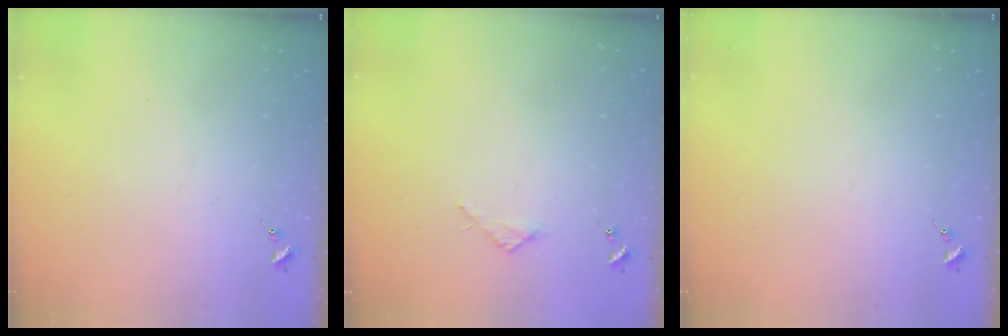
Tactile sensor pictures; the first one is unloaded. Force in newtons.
{"total": 2.4, "press": 2.3, "slide": 0.3}
{"total": 0.0}